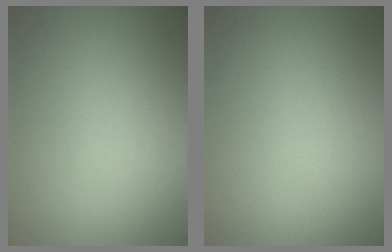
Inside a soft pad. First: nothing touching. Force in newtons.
{"total": 0.0}